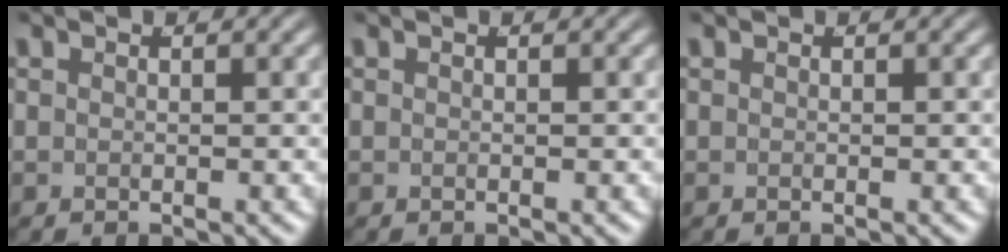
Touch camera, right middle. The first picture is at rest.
{"total": 0.0}
{"total": 0.0}